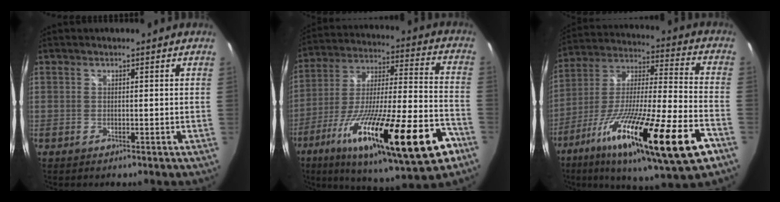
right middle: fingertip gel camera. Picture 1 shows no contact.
{"total": 32.0, "force": [-16.0, 6.1, 27.0], "torque": [-0.450, -0.070, -0.254]}
{"total": 29.7, "force": [-15.4, 3.5, 25.1], "torque": [-0.431, -0.073, -0.261]}